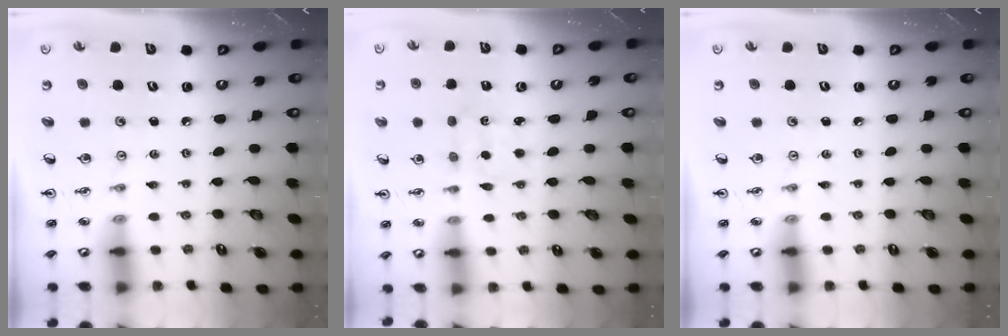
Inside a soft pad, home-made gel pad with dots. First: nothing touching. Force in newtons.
{"total": 2.1, "press": 2.0, "slide": 0.6}
{"total": 0.0}